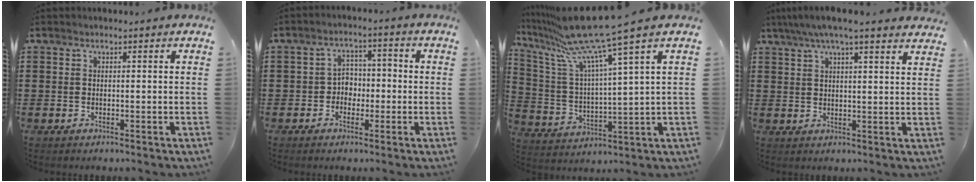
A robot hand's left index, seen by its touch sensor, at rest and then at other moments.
{"total": 3.5, "force": [-1.5, 2.9, 1.4], "torque": [-0.037, 0.009, -0.035]}
{"total": 12.9, "force": [9.7, -0.1, 8.5], "torque": [-0.206, -0.045, 0.160]}
{"total": 5.2, "force": [4.3, 0.0, 3.0], "torque": [-0.068, -0.008, 0.075]}